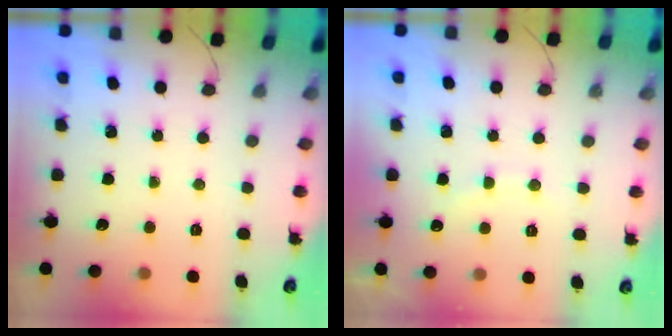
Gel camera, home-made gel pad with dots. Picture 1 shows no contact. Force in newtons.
{"total": 7.3, "press": 7.2, "slide": 1.0}